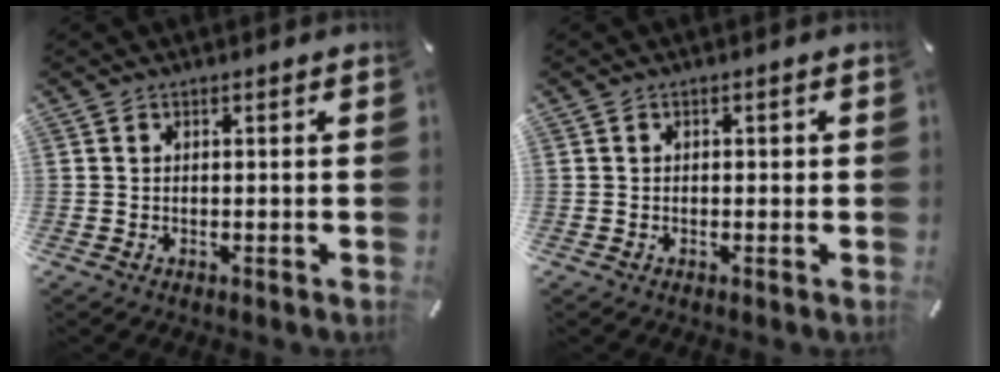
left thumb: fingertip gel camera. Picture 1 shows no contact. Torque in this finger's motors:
{"motor_torque": [0.02, 0.21, 0.09, -0.09, 0.01]}